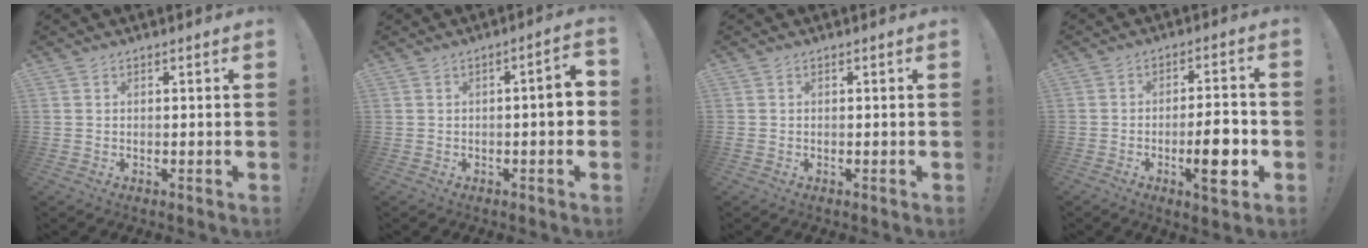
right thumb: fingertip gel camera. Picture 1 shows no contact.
{"total": 4.9, "force": [-0.6, 0.6, 4.8], "torque": [-0.067, 0.001, -0.014]}
{"total": 0.0}
{"total": 11.2, "force": [-3.5, 2.5, 10.4], "torque": [-0.149, 0.005, -0.059]}